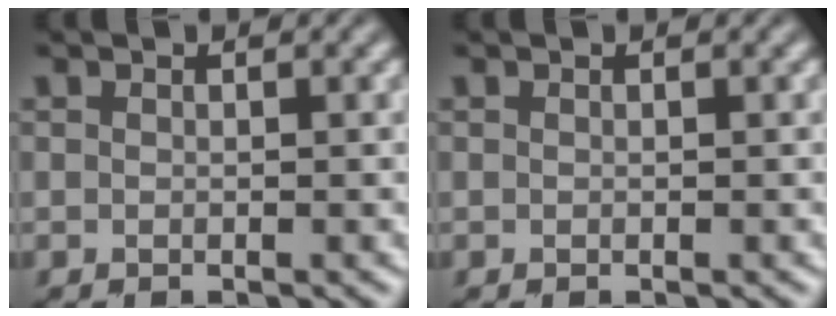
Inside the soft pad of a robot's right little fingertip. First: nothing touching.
{"total": 0.0}